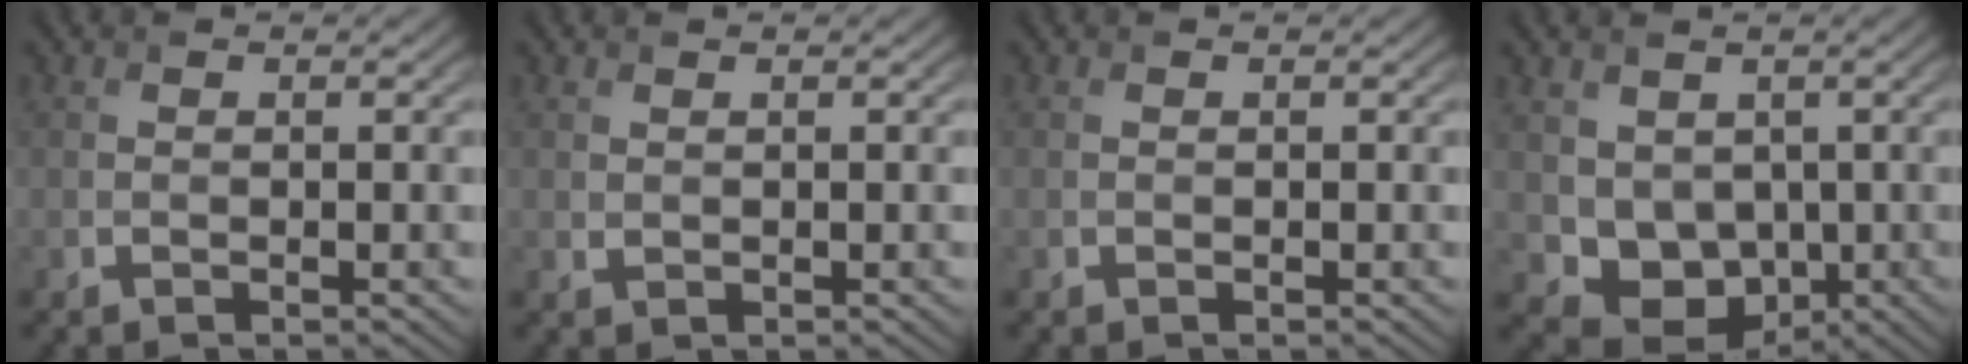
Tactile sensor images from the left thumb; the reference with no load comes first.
{"total": 0.5, "force": [0.4, 0.3, 0.2], "torque": [-0.007, -0.002, 0.011]}
{"total": 0.0}
{"total": 5.8, "force": [0.8, 4.8, 3.1], "torque": [-0.080, -0.022, 0.018]}